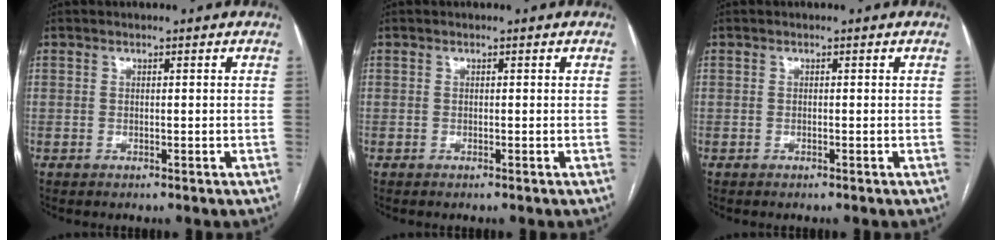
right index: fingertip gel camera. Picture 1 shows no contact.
{"total": 0.0}
{"total": 0.0}